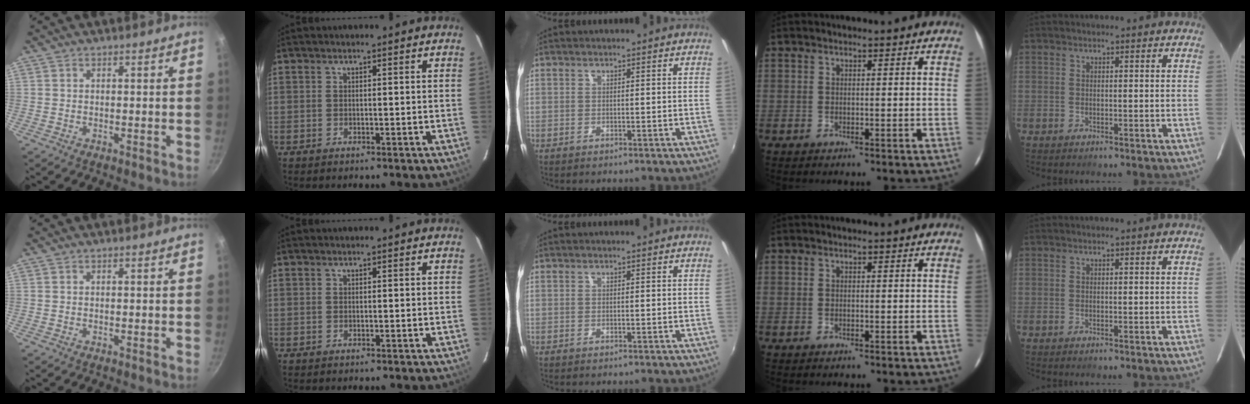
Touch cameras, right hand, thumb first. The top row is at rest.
{}